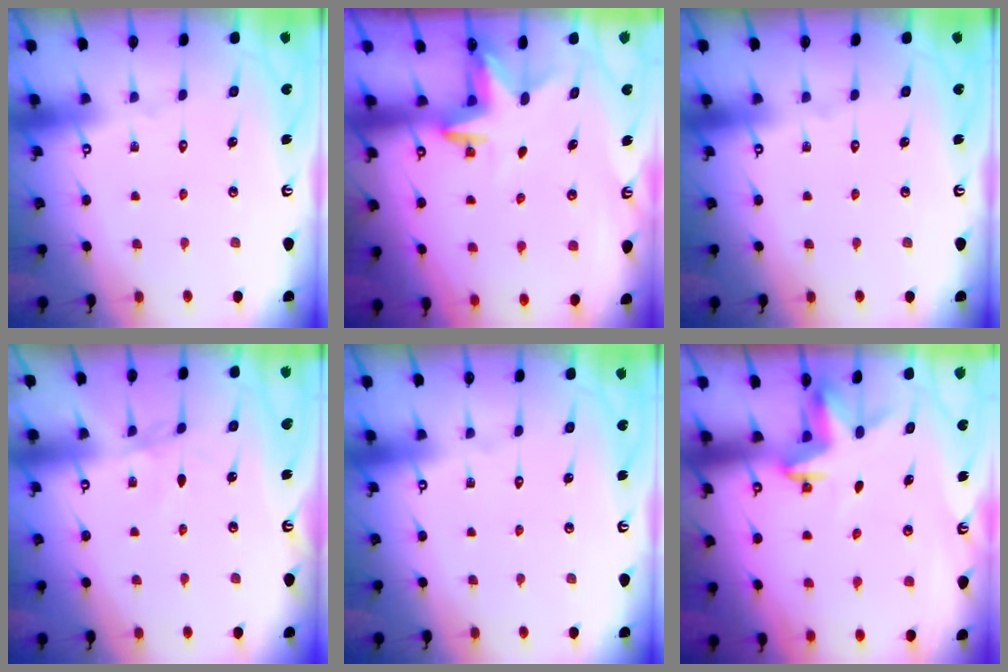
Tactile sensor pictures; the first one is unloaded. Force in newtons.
{"total": 3.3, "press": 3.3, "slide": 0.3}
{"total": 0.0}
{"total": 1.7, "press": 1.6, "slide": 0.4}
{"total": 0.0}
{"total": 3.2, "press": 3.2, "slide": 0.2}